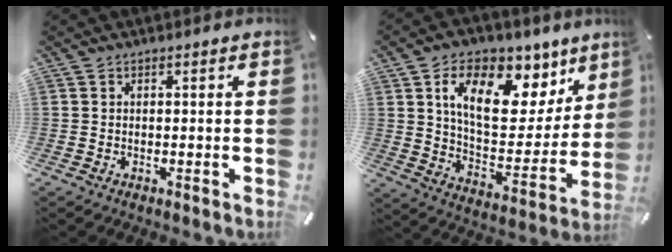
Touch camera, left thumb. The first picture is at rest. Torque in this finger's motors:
{"motor_torque": [3.14, 1.87, 1.50, -1.27, 0.41]}